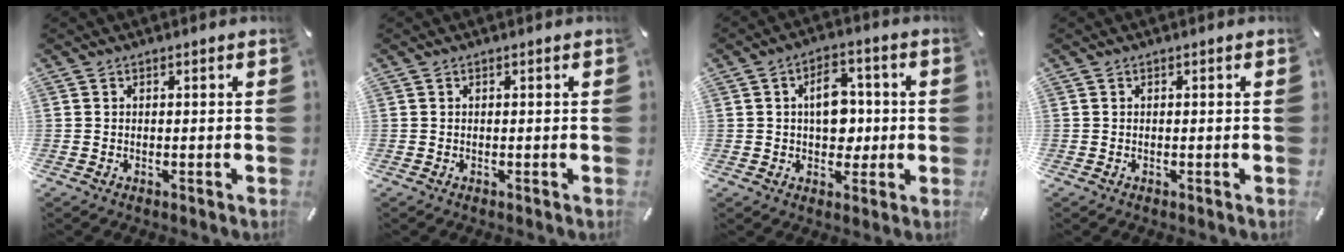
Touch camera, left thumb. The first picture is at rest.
{"total": 0.0}
{"total": 9.4, "force": [0.7, 6.5, 6.8], "torque": [-0.083, 0.002, 0.008]}
{"total": 0.0}